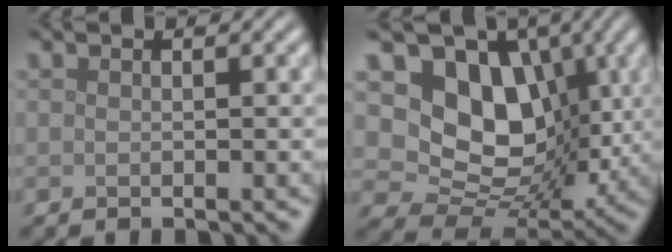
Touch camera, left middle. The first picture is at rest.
{"total": 9.8, "force": [2.1, 7.6, 5.8], "torque": [-0.099, -0.019, 0.027]}